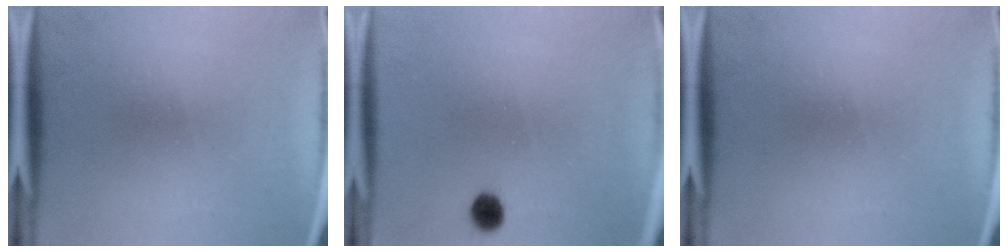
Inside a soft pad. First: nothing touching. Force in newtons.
{"total": 3.1}
{"total": 0.0}